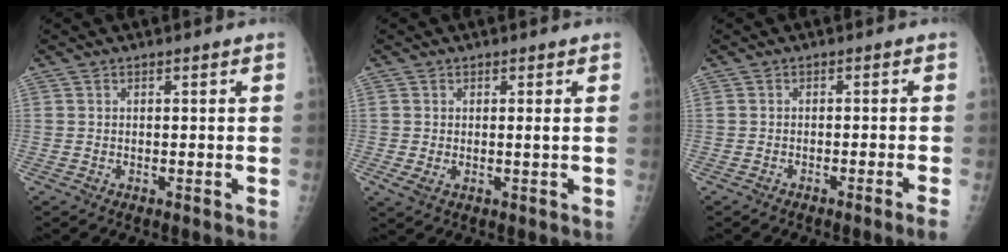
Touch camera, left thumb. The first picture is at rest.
{"total": 2.2, "force": [0.1, 0.5, 2.2], "torque": [-0.047, -0.004, 0.004]}
{"total": 2.5, "force": [-1.6, -0.8, 1.8], "torque": [-0.036, 0.008, -0.025]}